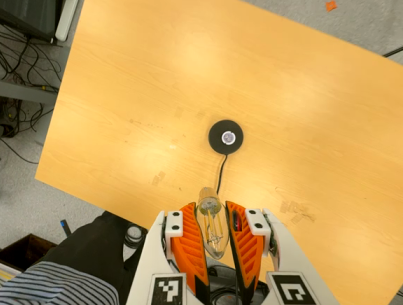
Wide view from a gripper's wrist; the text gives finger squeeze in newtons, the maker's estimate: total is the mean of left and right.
{"total": 21.4, "left": 24.8, "right": 18.0}